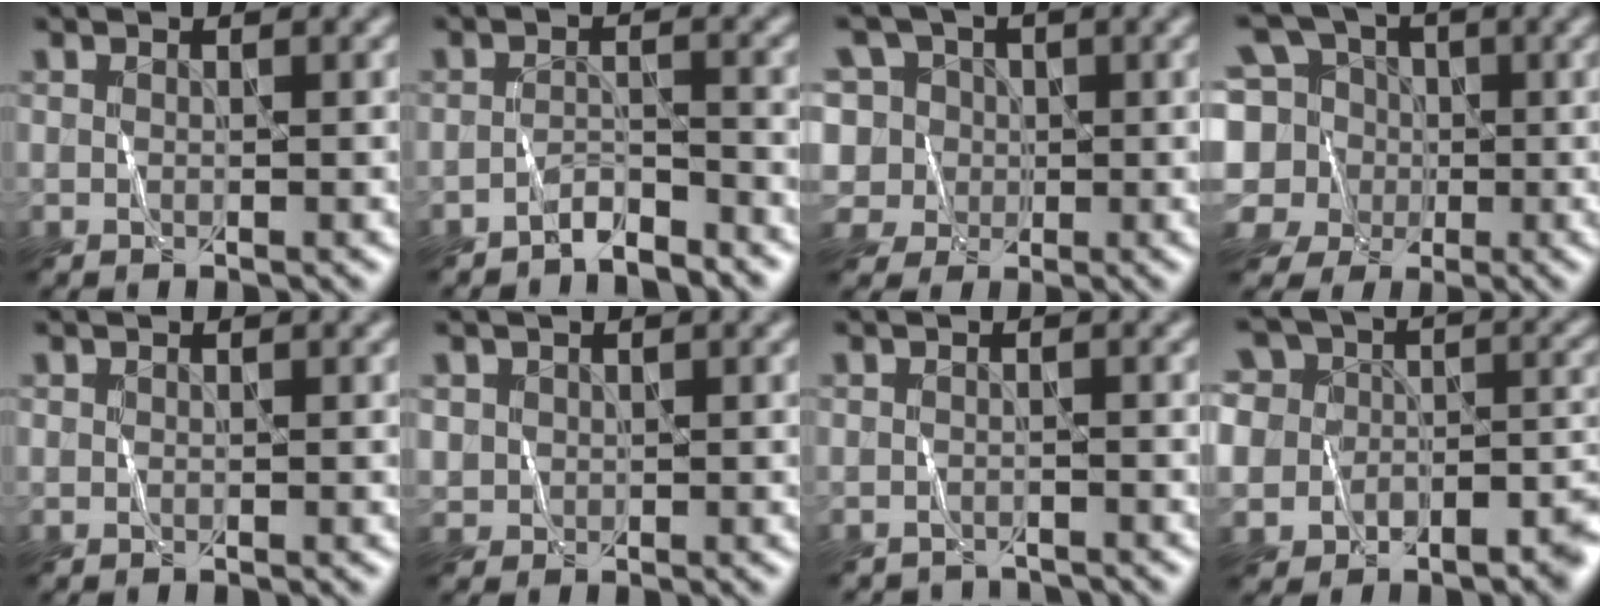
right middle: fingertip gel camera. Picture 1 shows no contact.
{"total": 2.4, "force": [-2.4, 0.2, 0.4], "torque": [-0.004, 0.008, -0.046]}
{"total": 9.5, "force": [3.7, 7.8, 3.9], "torque": [-0.093, 0.043, 0.034]}
{"total": 10.6, "force": [0.6, 9.6, 4.4], "torque": [-0.120, 0.034, -0.030]}
{"total": 0.0}
{"total": 1.0, "force": [0.3, 0.9, -0.1], "torque": [-0.003, -0.002, 0.011]}
{"total": 2.2, "force": [-2.2, 0.1, -0.1], "torque": [0.003, -0.008, -0.034]}
{"total": 12.1, "force": [-3.9, 10.1, 5.3], "torque": [-0.101, -0.004, -0.076]}